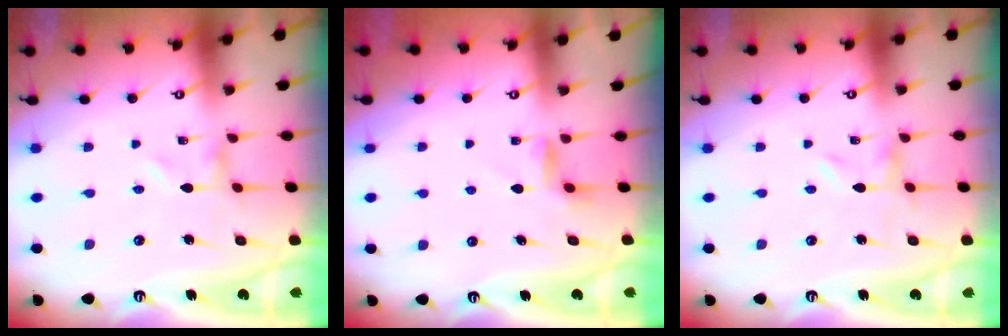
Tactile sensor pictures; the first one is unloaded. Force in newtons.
{"total": 3.4, "press": 3.3, "slide": 0.5}
{"total": 0.0}